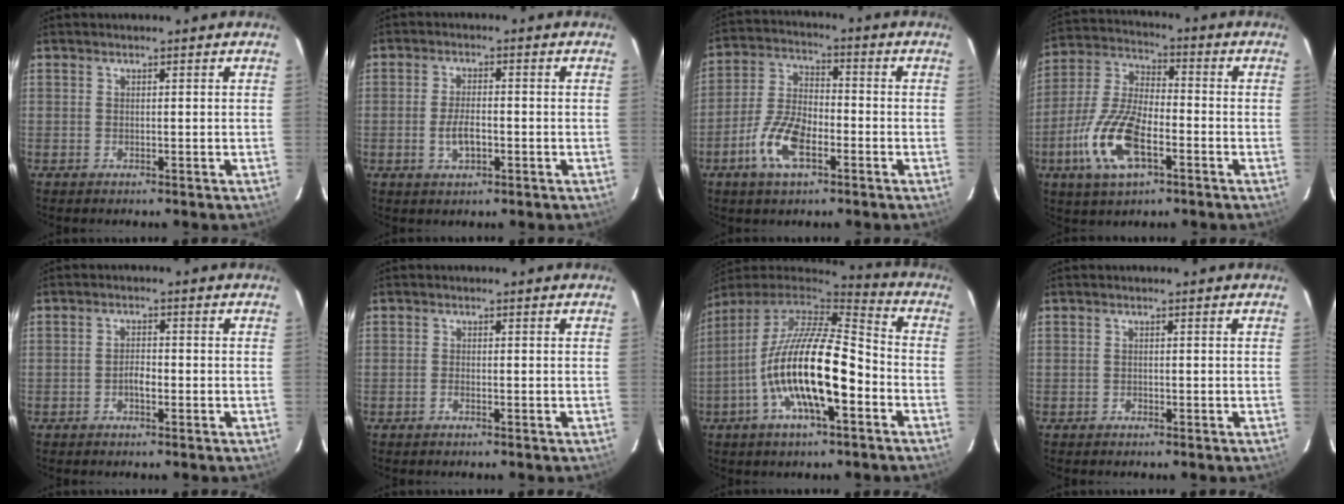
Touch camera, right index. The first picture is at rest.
{"total": 4.4, "force": [-1.4, 1.8, 3.8], "torque": [-0.076, -0.001, -0.023]}
{"total": 10.6, "force": [-5.0, 4.7, 8.0], "torque": [-0.172, 0.003, -0.097]}
{"total": 14.8, "force": [-5.9, 6.3, 12.0], "torque": [-0.264, -0.006, -0.114]}
{"total": 2.0, "force": [-1.0, 1.0, 1.5], "torque": [-0.030, 0.004, -0.019]}
{"total": 0.7, "force": [-0.6, 0.2, 0.4], "torque": [-0.009, 0.001, -0.012]}
{"total": 18.9, "force": [-6.1, 5.4, 17.1], "torque": [-0.314, -0.016, -0.117]}
{"total": 0.5, "force": [-0.4, 0.3, -0.1], "torque": [0.003, 0.001, -0.008]}